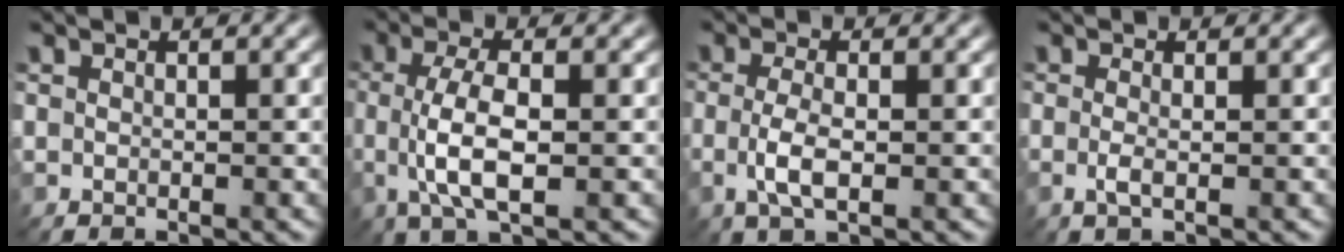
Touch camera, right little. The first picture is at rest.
{"total": 5.0, "force": [-0.4, 1.6, 4.8], "torque": [-0.103, -0.002, -0.007]}
{"total": 3.0, "force": [-0.5, 0.9, 2.8], "torque": [-0.063, -0.003, -0.014]}
{"total": 1.4, "force": [-0.2, 0.3, 1.3], "torque": [-0.029, -0.004, -0.006]}